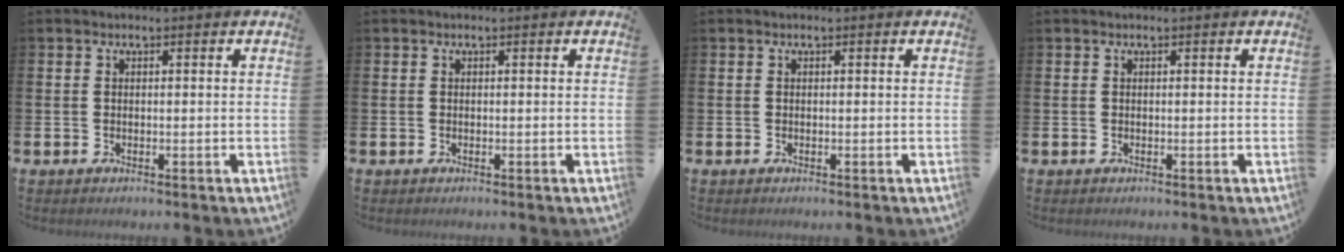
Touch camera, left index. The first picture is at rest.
{"total": 0.0}
{"total": 0.0}
{"total": 0.0}